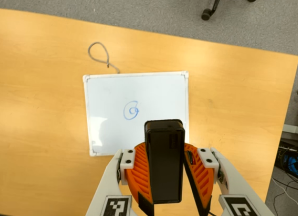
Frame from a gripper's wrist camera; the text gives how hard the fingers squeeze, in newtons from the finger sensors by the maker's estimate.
{"total": 8.0, "left": 8.8, "right": 7.2}